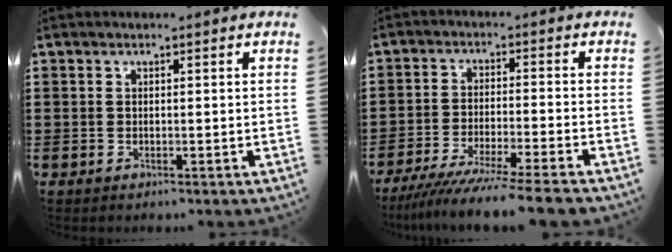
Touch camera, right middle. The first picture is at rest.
{"total": 6.9, "force": [-6.3, -0.8, 2.6], "torque": [-0.047, -0.020, -0.120]}